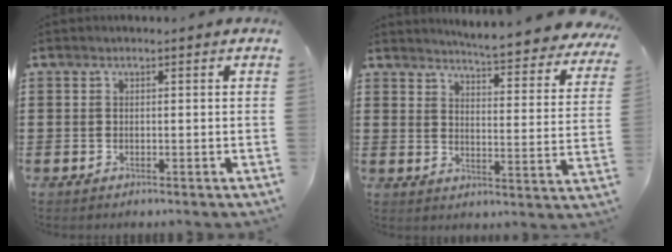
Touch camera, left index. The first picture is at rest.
{"total": 5.3, "force": [4.9, -0.6, 1.8], "torque": [-0.042, -0.048, 0.077]}